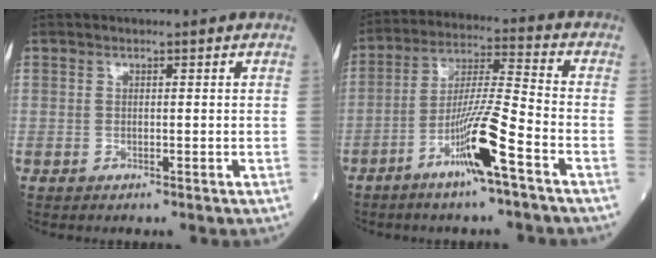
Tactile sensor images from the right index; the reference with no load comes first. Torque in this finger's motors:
{"motor_torque": [0.66, -0.43, 0.96, 0.21]}